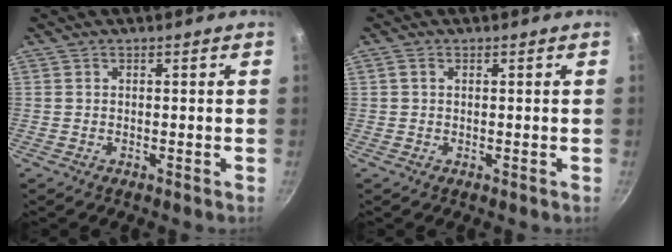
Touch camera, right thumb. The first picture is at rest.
{"total": 0.9, "force": [0.3, 0.7, 0.6], "torque": [-0.009, 0.002, 0.005]}